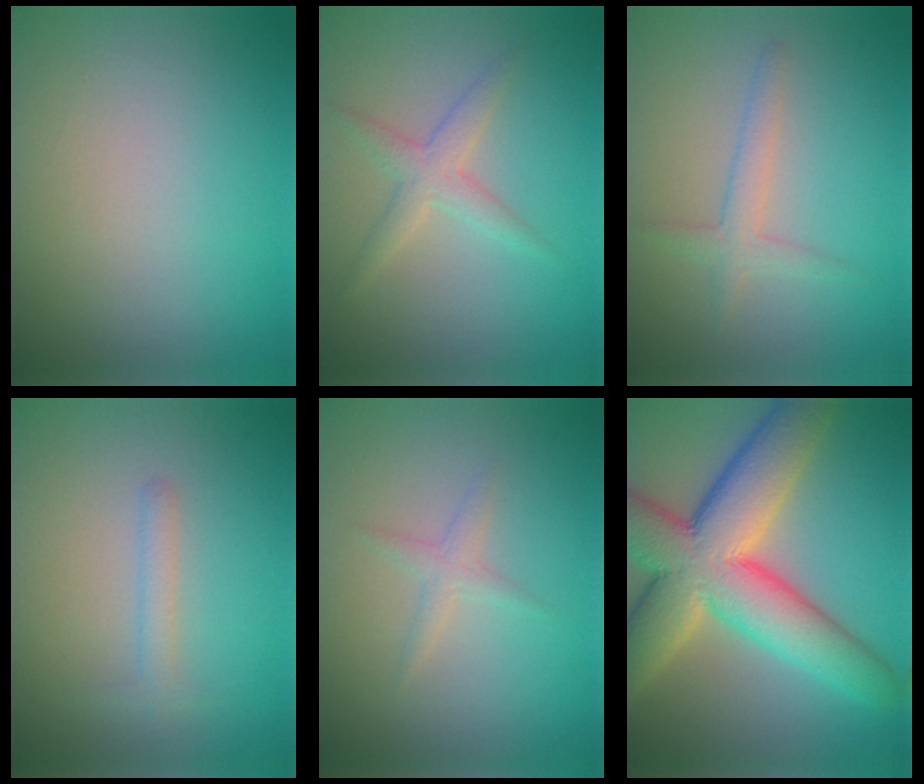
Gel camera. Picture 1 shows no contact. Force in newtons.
{"total": 2.3, "press": 2.3, "slide": 0.1}
{"total": 2.0, "press": 2.0, "slide": 0.1}
{"total": 1.3, "press": 1.3, "slide": 0.1}
{"total": 1.2, "press": 1.2, "slide": 0.0}
{"total": 12.6, "press": 12.6, "slide": 0.9}